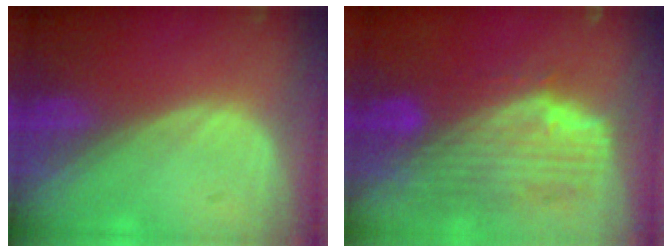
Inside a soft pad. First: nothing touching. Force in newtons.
{"total": 10.3, "press": 9.0, "slide": 5.1}